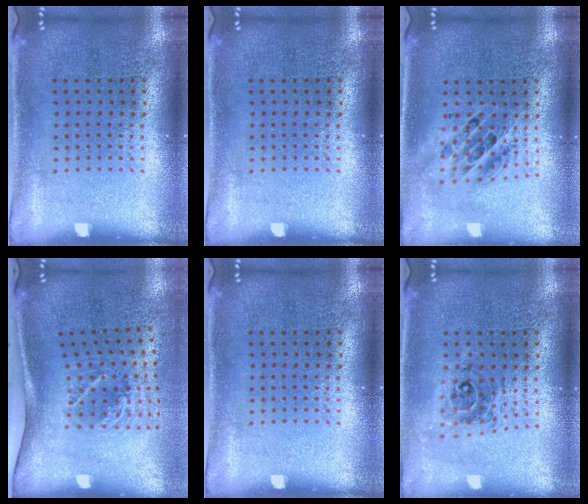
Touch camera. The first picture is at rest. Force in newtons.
{"total": 0.0}
{"total": 1.7, "press": 1.4, "slide": 1.0}
{"total": 2.1, "press": 1.3, "slide": 1.6}
{"total": 0.0}
{"total": 0.7, "press": 0.7, "slide": 0.1}